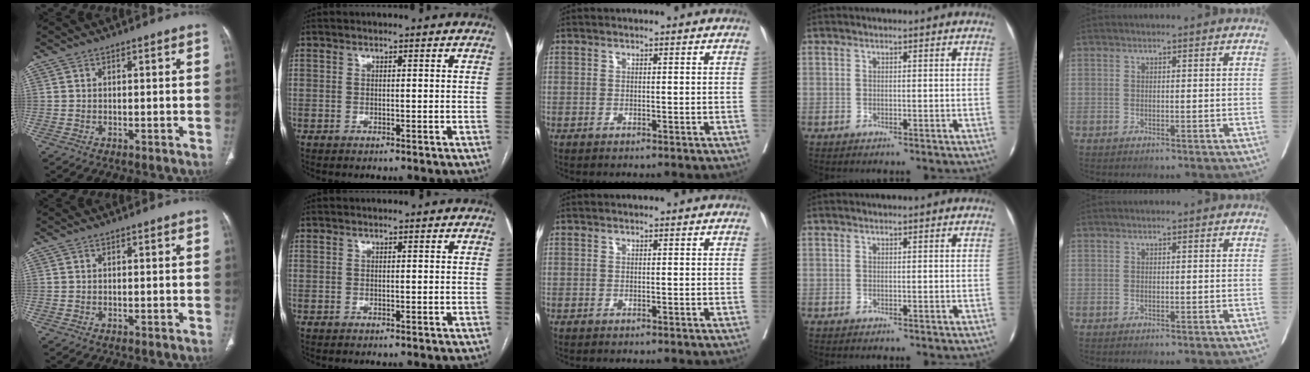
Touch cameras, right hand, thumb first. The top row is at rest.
{}